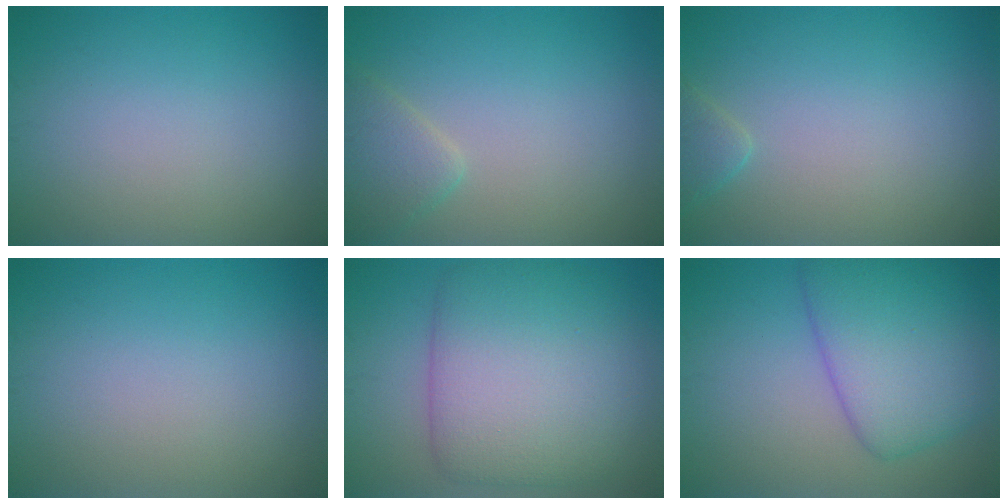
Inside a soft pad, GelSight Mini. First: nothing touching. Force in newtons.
{"total": 2.4, "press": 2.4, "slide": 0.2}
{"total": 1.4, "press": 1.4, "slide": 0.1}
{"total": 0.0}
{"total": 9.8, "press": 9.8, "slide": 0.3}
{"total": 7.2, "press": 7.2, "slide": 0.2}